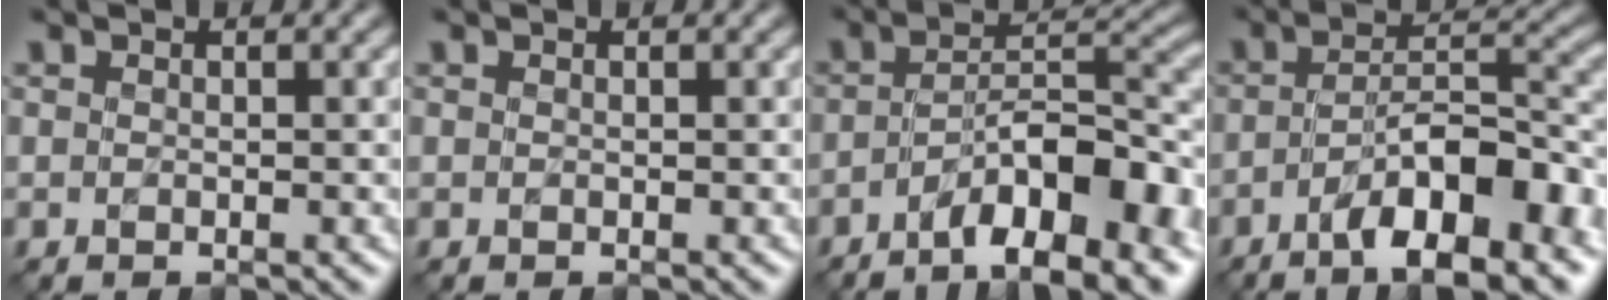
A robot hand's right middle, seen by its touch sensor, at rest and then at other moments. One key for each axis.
{"total": 0.0}
{"total": 9.8, "fx": -4.9, "fy": 2.9, "fz": 7.9, "tx": -0.114, "ty": 0.018, "tz": -0.085}
{"total": 9.8, "fx": -4.8, "fy": 3.1, "fz": 8.0, "tx": -0.118, "ty": 0.017, "tz": -0.080}